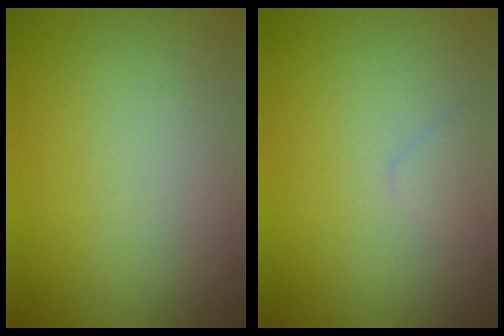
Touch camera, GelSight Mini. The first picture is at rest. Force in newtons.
{"total": 0.7, "press": 0.7, "slide": 0.0}